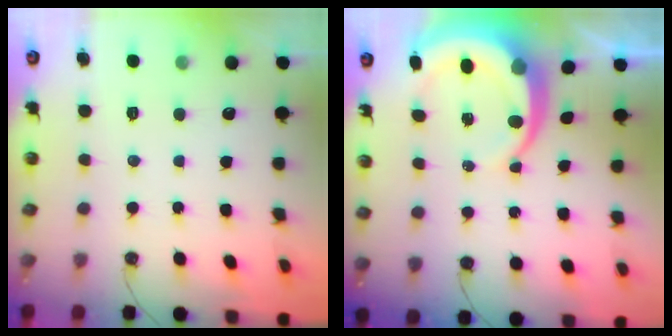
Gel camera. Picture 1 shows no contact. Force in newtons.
{"total": 8.8, "press": 8.8, "slide": 1.1}